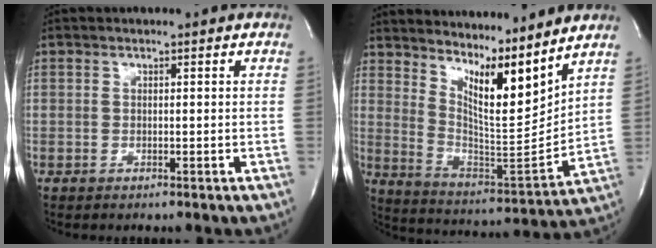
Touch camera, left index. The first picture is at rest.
{"total": 14.7, "force": [10.9, 2.1, 9.7], "torque": [-0.170, -0.023, 0.200]}